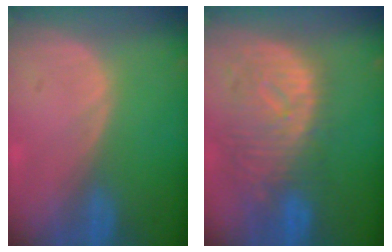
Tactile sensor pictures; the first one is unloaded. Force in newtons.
{"total": 10.8, "press": 9.6, "slide": 5.0}